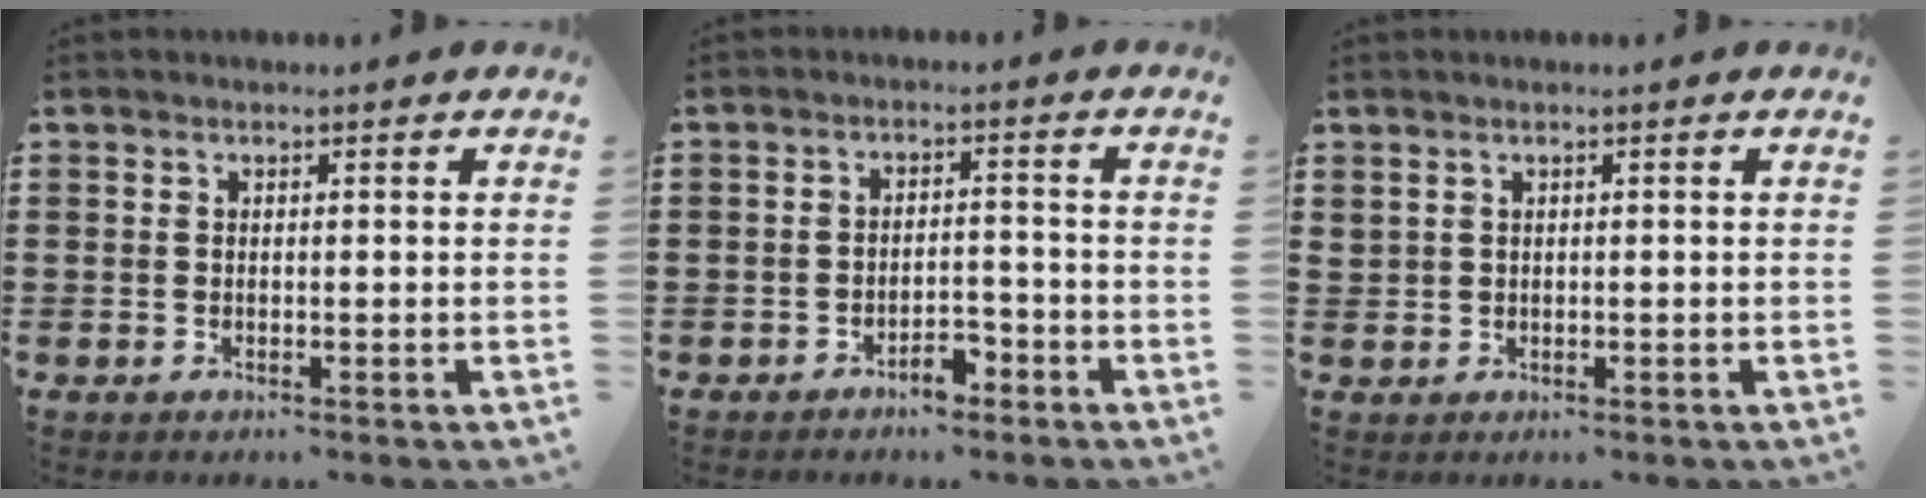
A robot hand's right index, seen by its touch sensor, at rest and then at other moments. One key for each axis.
{"total": 3.4, "fx": -2.7, "fy": 1.3, "fz": 1.6, "tx": -0.028, "ty": 0.009, "tz": -0.052}
{"total": 0.9, "fx": 0.7, "fy": 0.6, "fz": 0.3, "tx": -0.007, "ty": 0.003, "tz": 0.013}